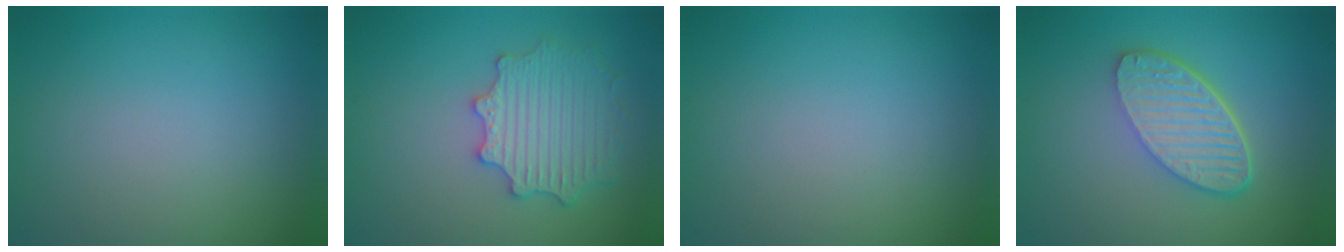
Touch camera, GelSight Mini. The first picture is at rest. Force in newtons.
{"total": 4.1, "press": 4.0, "slide": 1.0}
{"total": 0.0}
{"total": 5.9, "press": 4.3, "slide": 4.1}